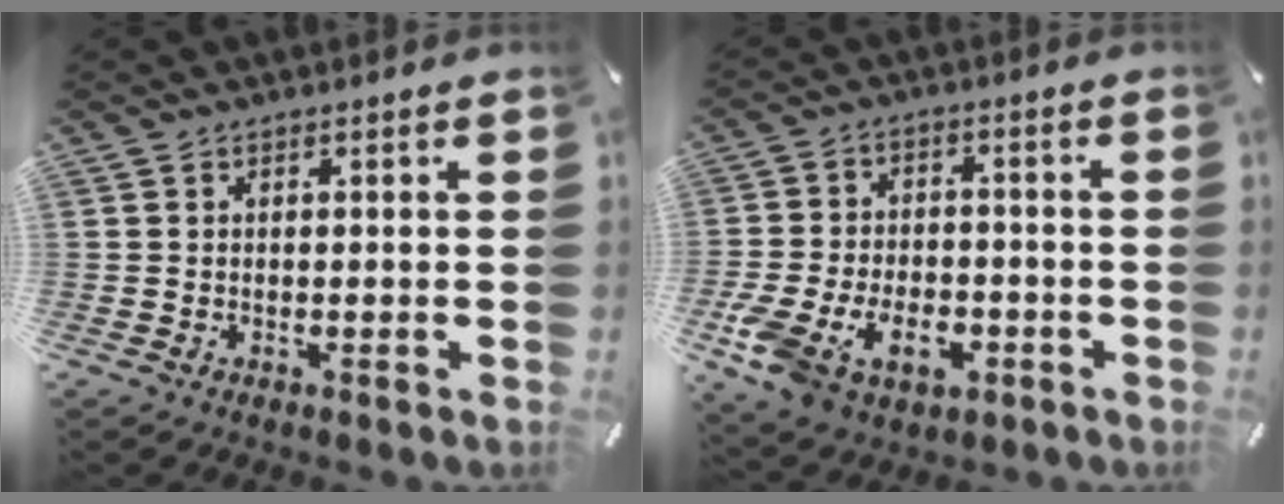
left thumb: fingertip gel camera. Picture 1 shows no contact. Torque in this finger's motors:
{"motor_torque": [0.57, 2.32, 0.17, 0.16, 0.17]}